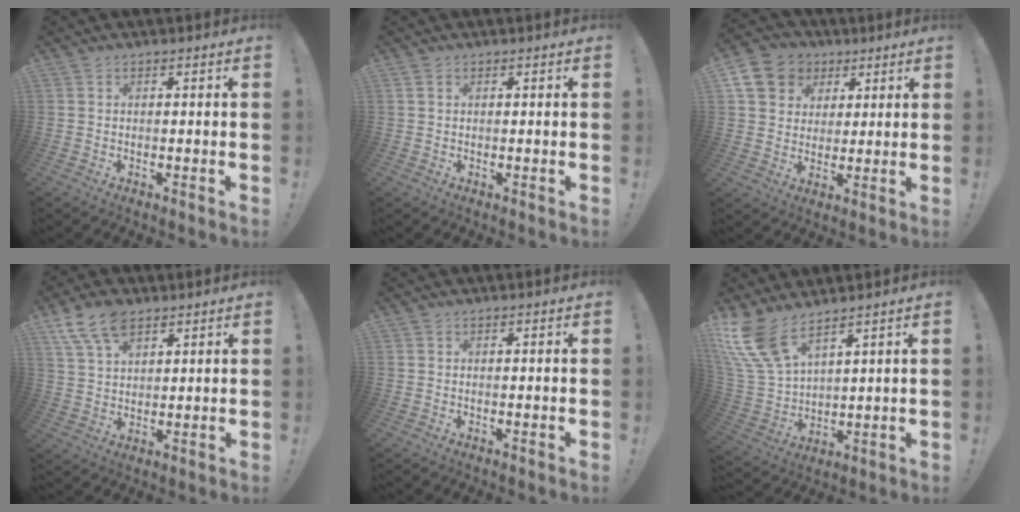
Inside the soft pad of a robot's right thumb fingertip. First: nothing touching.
{"total": 0.7, "force": [0.4, 0.5, 0.4], "torque": [0.000, -0.002, 0.005]}
{"total": 12.0, "force": [4.8, 10.0, 4.4], "torque": [-0.060, -0.024, 0.100]}
{"total": 10.2, "force": [6.3, 5.3, 5.9], "torque": [-0.104, -0.020, 0.121]}
{"total": 0.0}
{"total": 12.3, "force": [9.0, 4.6, 7.1], "torque": [-0.158, -0.053, 0.172]}